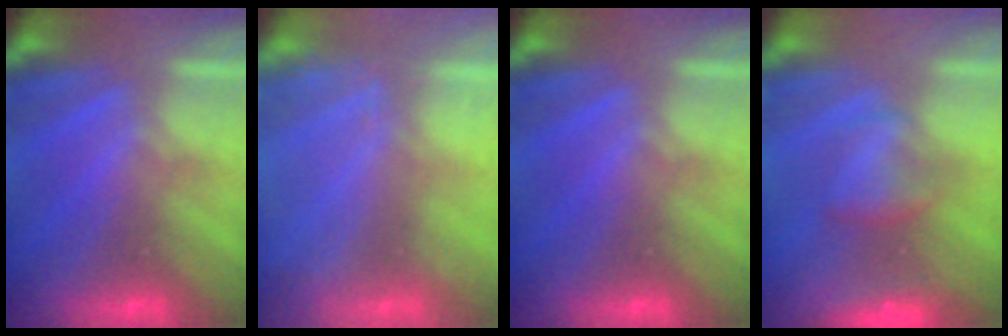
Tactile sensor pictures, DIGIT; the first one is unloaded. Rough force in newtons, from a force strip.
{"total": 2.2}
{"total": 0.0}
{"total": 6.9}